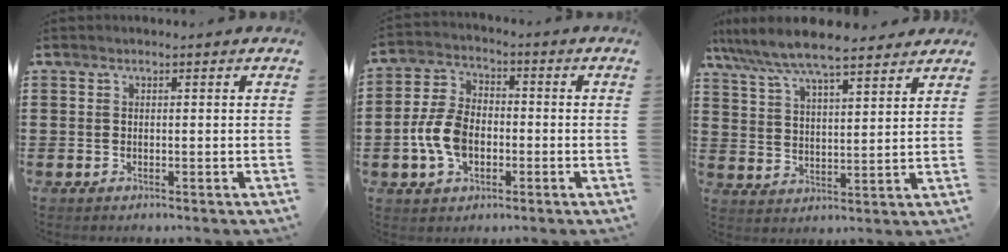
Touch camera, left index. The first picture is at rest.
{"total": 8.2, "force": [-2.0, 5.3, 5.9], "torque": [-0.153, 0.003, -0.048]}
{"total": 7.7, "force": [6.9, 0.7, 3.3], "torque": [-0.088, -0.030, 0.123]}